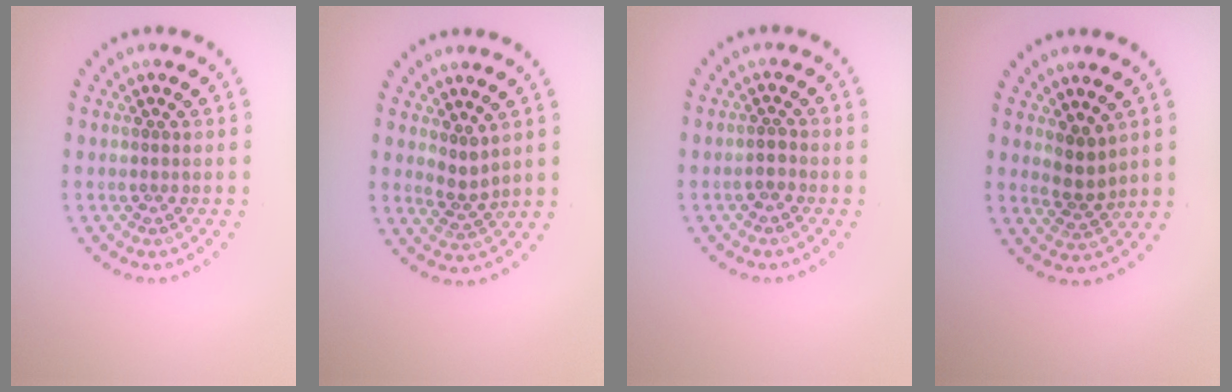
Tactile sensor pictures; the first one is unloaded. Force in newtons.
{"total": 1.7, "press": 1.3, "slide": 1.0}
{"total": 1.1, "press": 0.9, "slide": 0.6}
{"total": 2.5, "press": 2.0, "slide": 1.5}